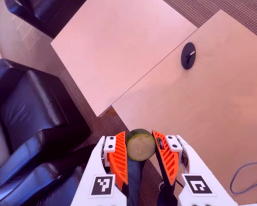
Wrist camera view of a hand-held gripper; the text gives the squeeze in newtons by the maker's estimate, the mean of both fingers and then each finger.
{"total": 14.1, "left": 14.1, "right": 14.1}